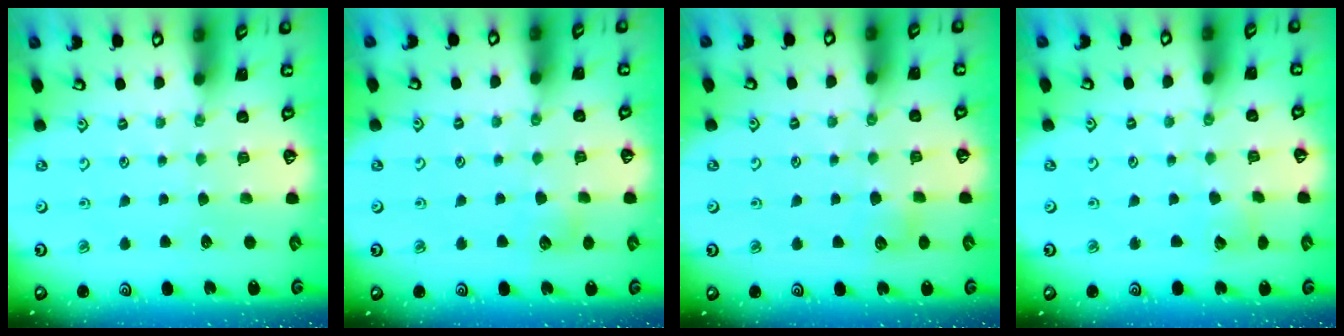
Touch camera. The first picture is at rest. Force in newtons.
{"total": 6.5, "press": 6.4, "slide": 0.9}
{"total": 4.9, "press": 4.8, "slide": 0.6}
{"total": 5.2, "press": 5.2, "slide": 0.5}